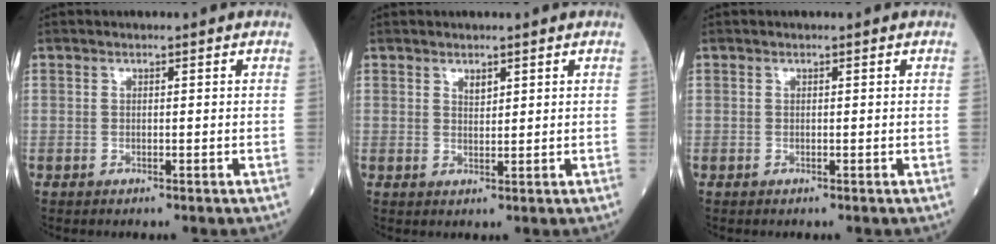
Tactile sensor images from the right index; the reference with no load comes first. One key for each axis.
{"total": 1.4, "fx": 0.9, "fy": 0.6, "fz": 0.8, "tx": -0.013, "ty": -0.002, "tz": 0.018}
{"total": 0.0}